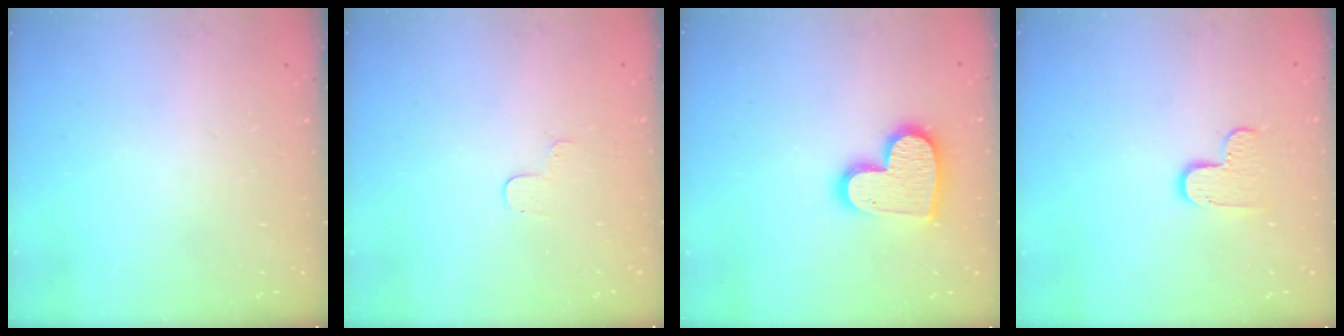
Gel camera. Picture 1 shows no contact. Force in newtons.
{"total": 3.4, "press": 3.4, "slide": 0.4}
{"total": 13.9, "press": 13.9, "slide": 1.2}
{"total": 6.3, "press": 6.3, "slide": 0.4}